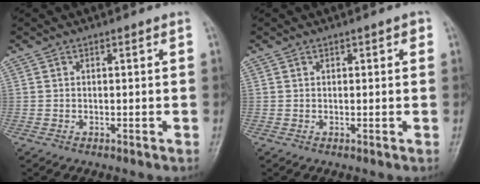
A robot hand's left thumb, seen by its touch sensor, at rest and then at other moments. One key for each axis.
{"total": 1.3, "fx": 0.6, "fy": 0.7, "fz": 0.9, "tx": -0.002, "ty": 0.000, "tz": 0.006}